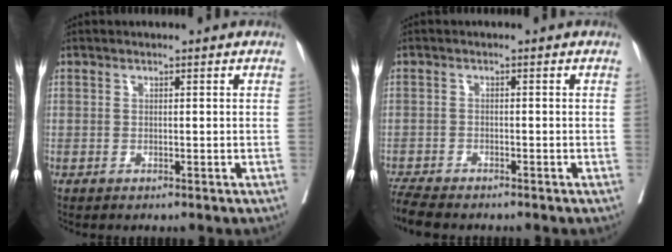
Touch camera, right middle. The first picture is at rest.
{"total": 5.2, "force": [-4.8, 0.7, 1.9], "torque": [-0.035, -0.016, -0.084]}